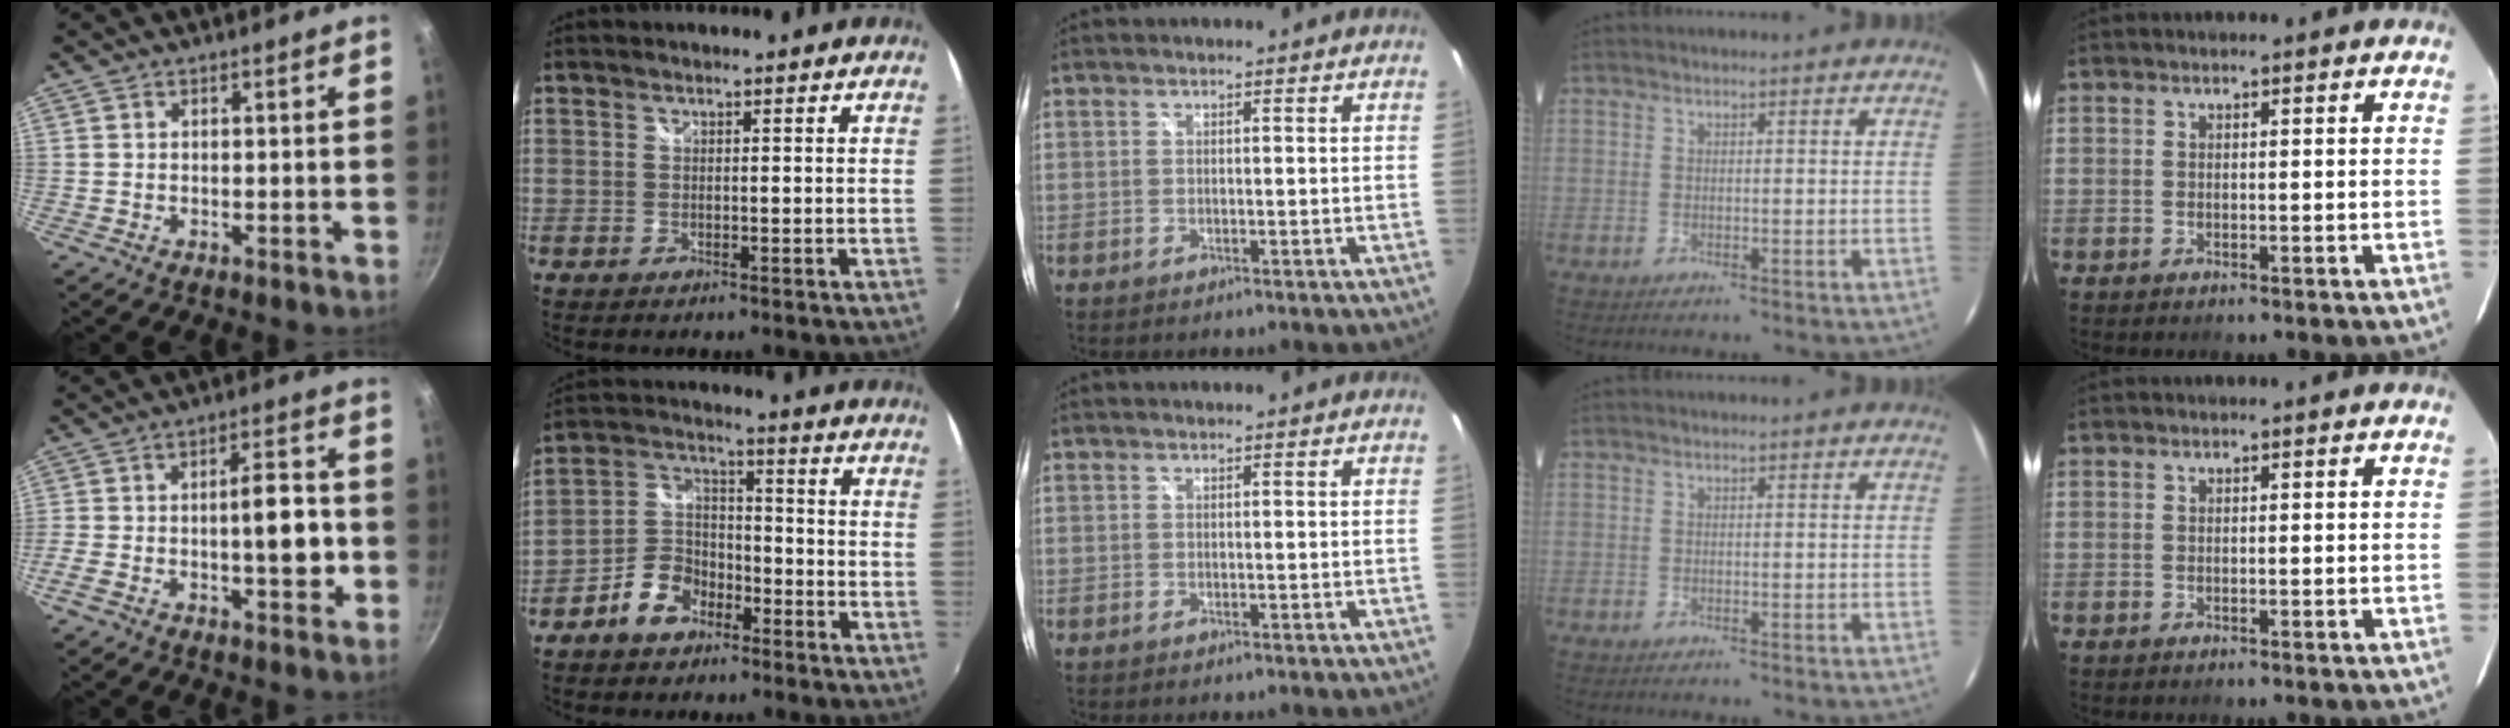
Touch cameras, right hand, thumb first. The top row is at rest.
{"thumb": {"total": 10.6, "force": [-2.8, 4.7, 9.1], "torque": [-0.112, 0.040, -0.050]}, "index": {"total": 8.6, "force": [-5.5, 5.4, 3.8], "torque": [-0.084, 0.028, -0.098]}}